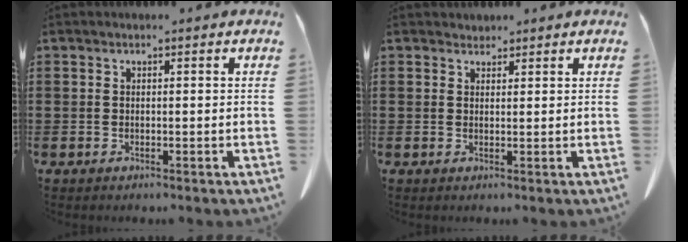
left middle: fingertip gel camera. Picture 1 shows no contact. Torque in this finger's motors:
{"motor_torque": [-0.04, 0.08, -0.03, -0.02]}